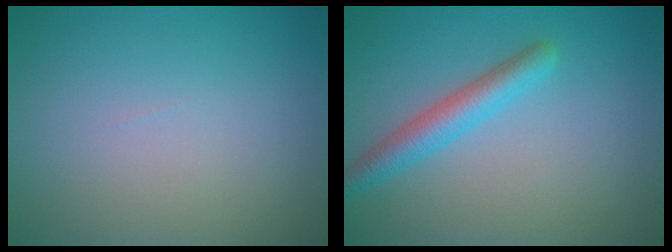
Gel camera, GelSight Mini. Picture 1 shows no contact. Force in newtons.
{"total": 3.0, "press": 3.0, "slide": 0.1}